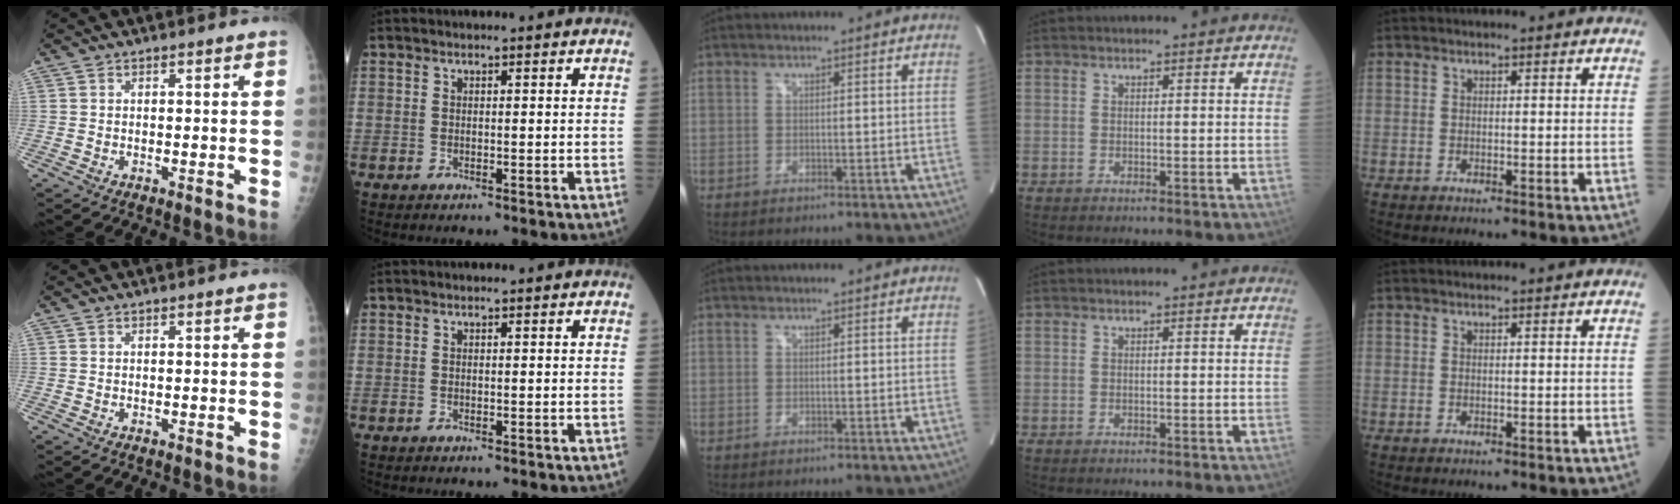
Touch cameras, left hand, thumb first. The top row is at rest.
{}